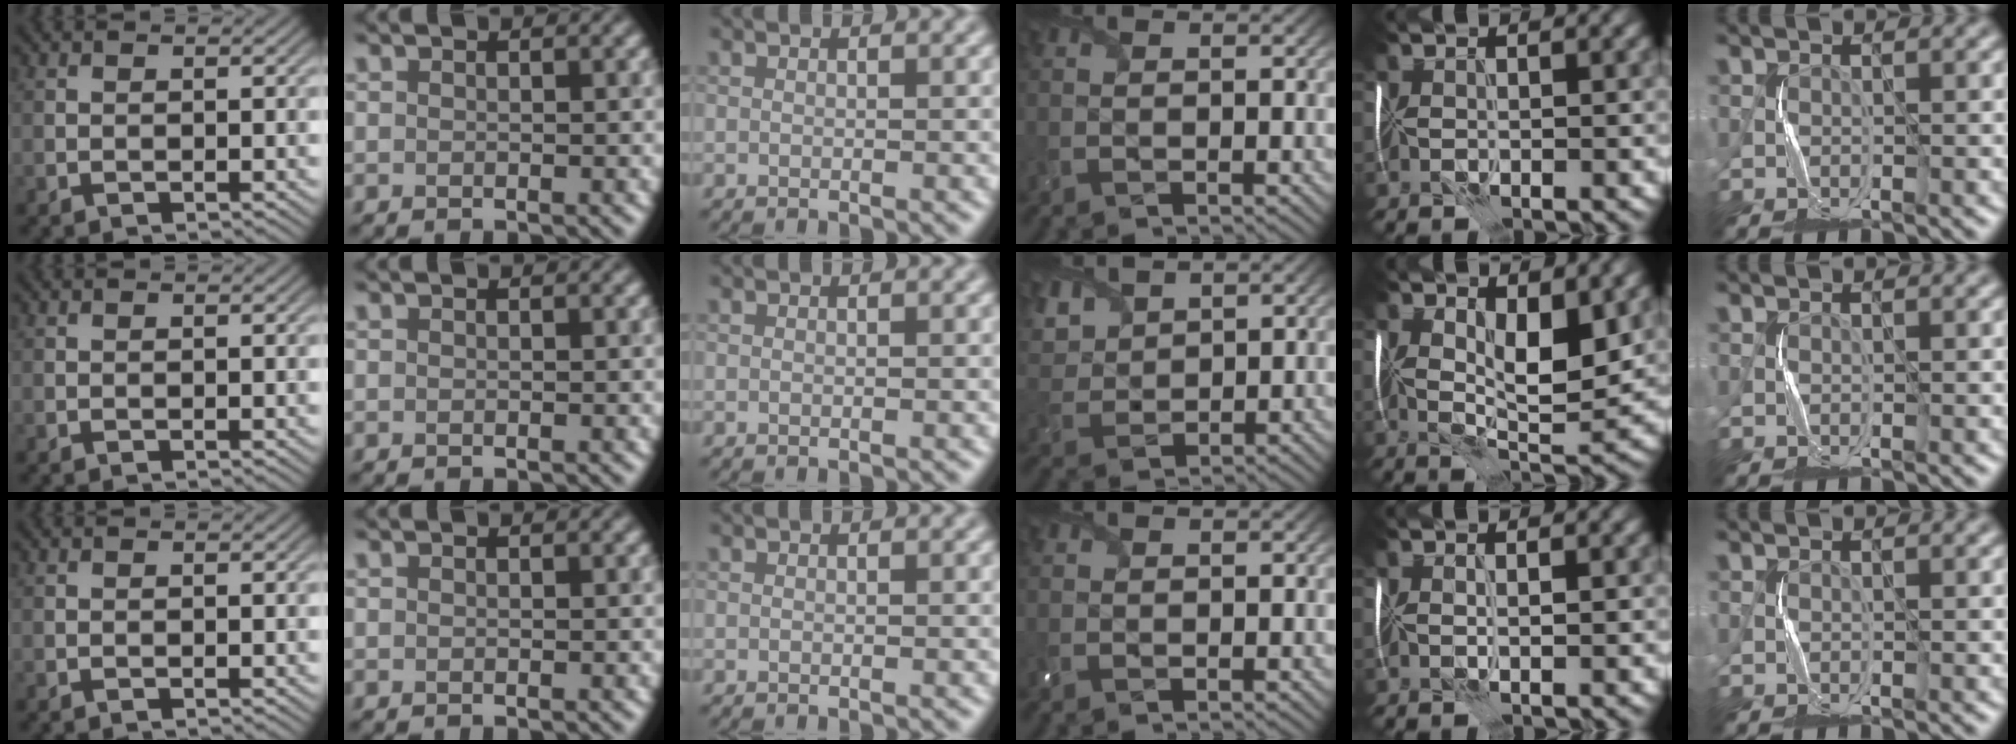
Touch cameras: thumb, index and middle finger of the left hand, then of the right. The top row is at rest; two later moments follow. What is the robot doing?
{"motion": "fold", "object": "plastic wrap"}